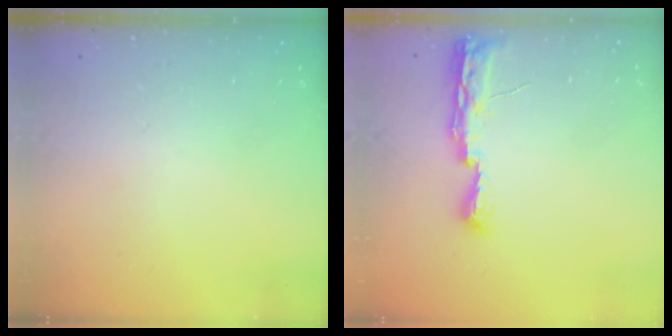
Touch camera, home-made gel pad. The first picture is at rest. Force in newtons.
{"total": 10.6, "press": 9.1, "slide": 5.5}